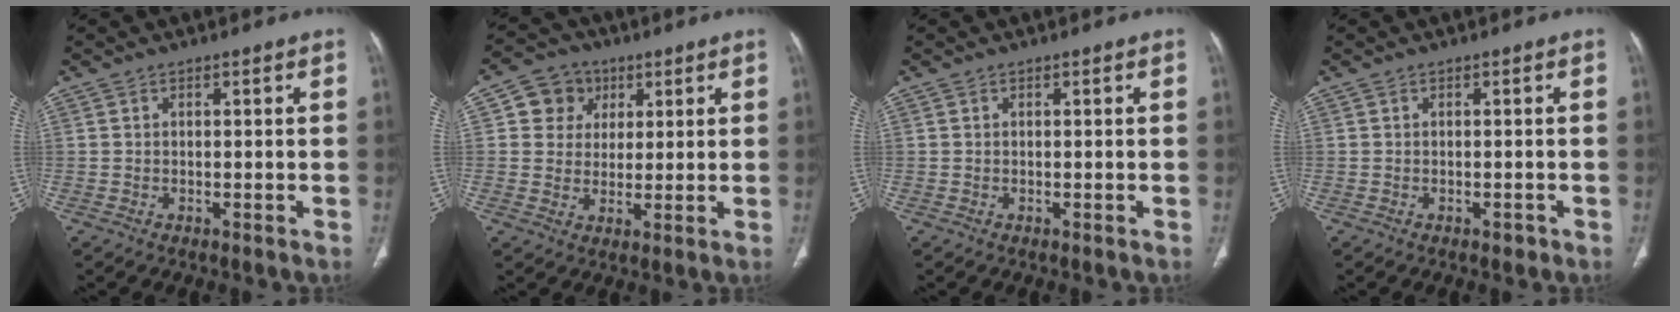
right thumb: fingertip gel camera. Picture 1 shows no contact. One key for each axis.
{"total": 7.6, "fx": 2.6, "fy": 6.9, "fz": 2.1, "tx": -0.001, "ty": -0.003, "tz": 0.041}
{"total": 0.0}
{"total": 0.8, "fx": -0.5, "fy": 0.5, "fz": 0.4, "tx": -0.001, "ty": 0.000, "tz": -0.007}